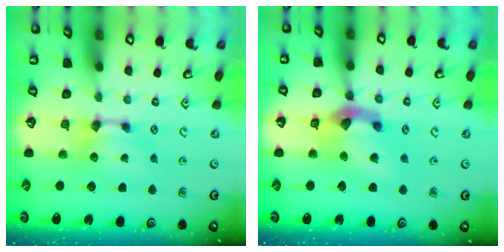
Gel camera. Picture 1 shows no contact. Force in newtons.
{"total": 6.5, "press": 6.1, "slide": 2.4}